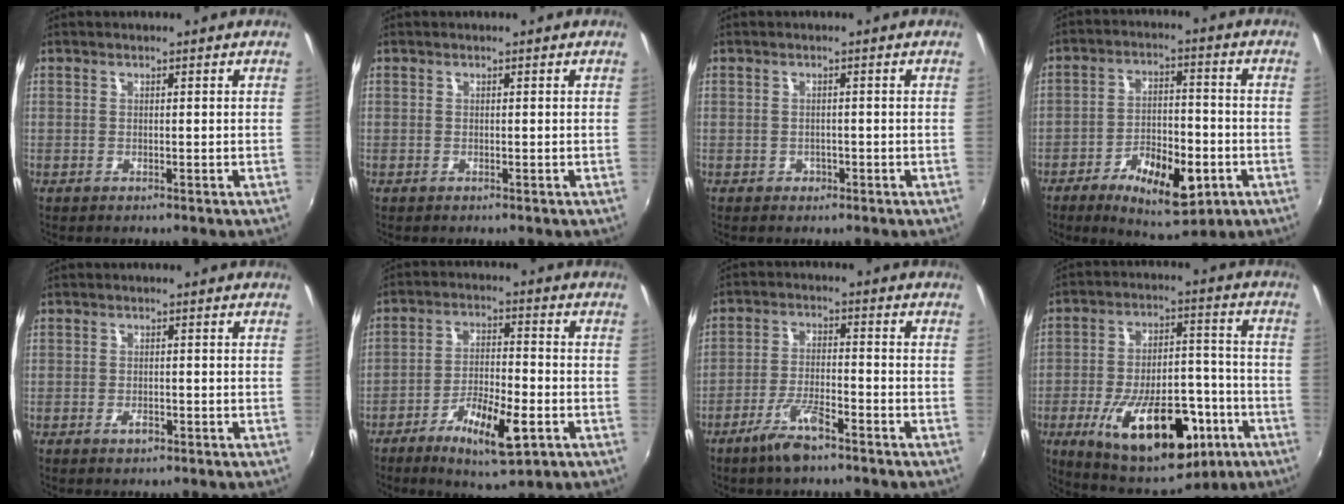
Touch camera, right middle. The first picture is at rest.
{"total": 0.0}
{"total": 1.5, "force": [-0.8, 1.2, 0.2], "torque": [-0.004, -0.001, -0.009]}
{"total": 13.0, "force": [-6.3, 5.5, 9.9], "torque": [-0.185, -0.005, -0.092]}
{"total": 1.7, "force": [-0.9, 1.0, 0.9], "torque": [-0.017, -0.001, -0.017]}
{"total": 11.1, "force": [-5.6, 2.8, 9.1], "torque": [-0.179, -0.013, -0.098]}
{"total": 7.4, "force": [-5.1, 1.7, 5.0], "torque": [-0.111, -0.004, -0.094]}
{"total": 23.3, "force": [-10.3, 11.5, 17.4], "torque": [-0.307, -0.002, -0.134]}